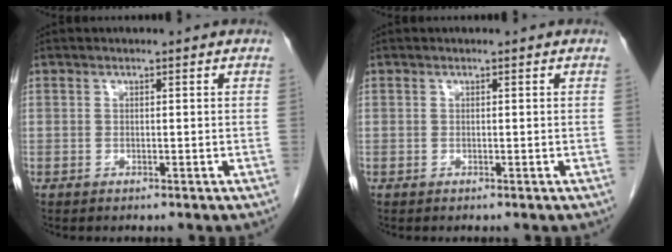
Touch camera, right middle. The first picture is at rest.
{"total": 0.0}